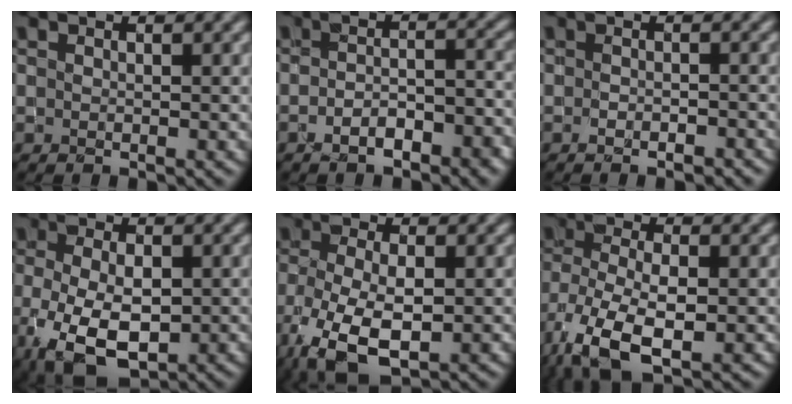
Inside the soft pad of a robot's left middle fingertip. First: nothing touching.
{"total": 4.1, "force": [-2.4, 1.6, 2.9], "torque": [-0.048, 0.003, -0.035]}
{"total": 1.4, "force": [-1.0, 0.6, 0.8], "torque": [-0.014, 0.000, -0.017]}
{"total": 9.0, "force": [-2.9, 5.0, 6.9], "torque": [-0.141, -0.022, -0.048]}
{"total": 8.4, "force": [-3.4, 4.1, 6.5], "torque": [-0.151, -0.024, -0.059]}
{"total": 9.0, "force": [-4.2, 4.0, 6.8], "torque": [-0.153, -0.017, -0.080]}